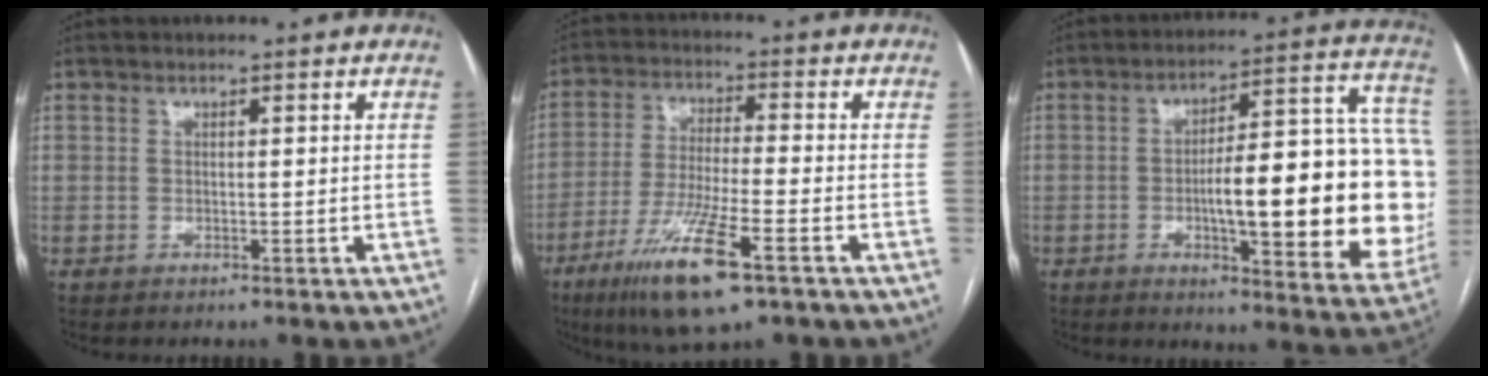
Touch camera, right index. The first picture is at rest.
{"total": 13.0, "force": [-7.1, 1.4, 10.8], "torque": [-0.216, -0.028, -0.124]}
{"total": 26.1, "force": [-2.6, 5.9, 25.3], "torque": [-0.259, 0.031, -0.026]}